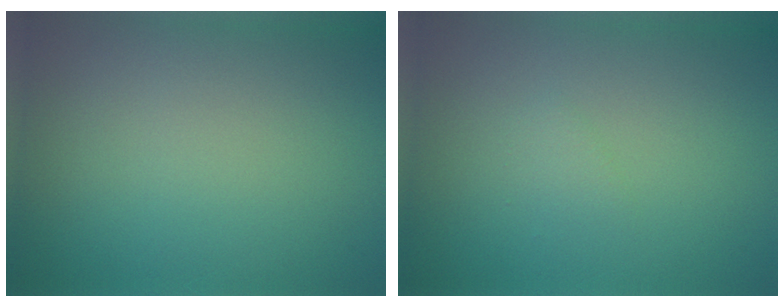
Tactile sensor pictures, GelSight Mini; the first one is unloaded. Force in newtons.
{"total": 0.7, "press": 0.7, "slide": 0.1}